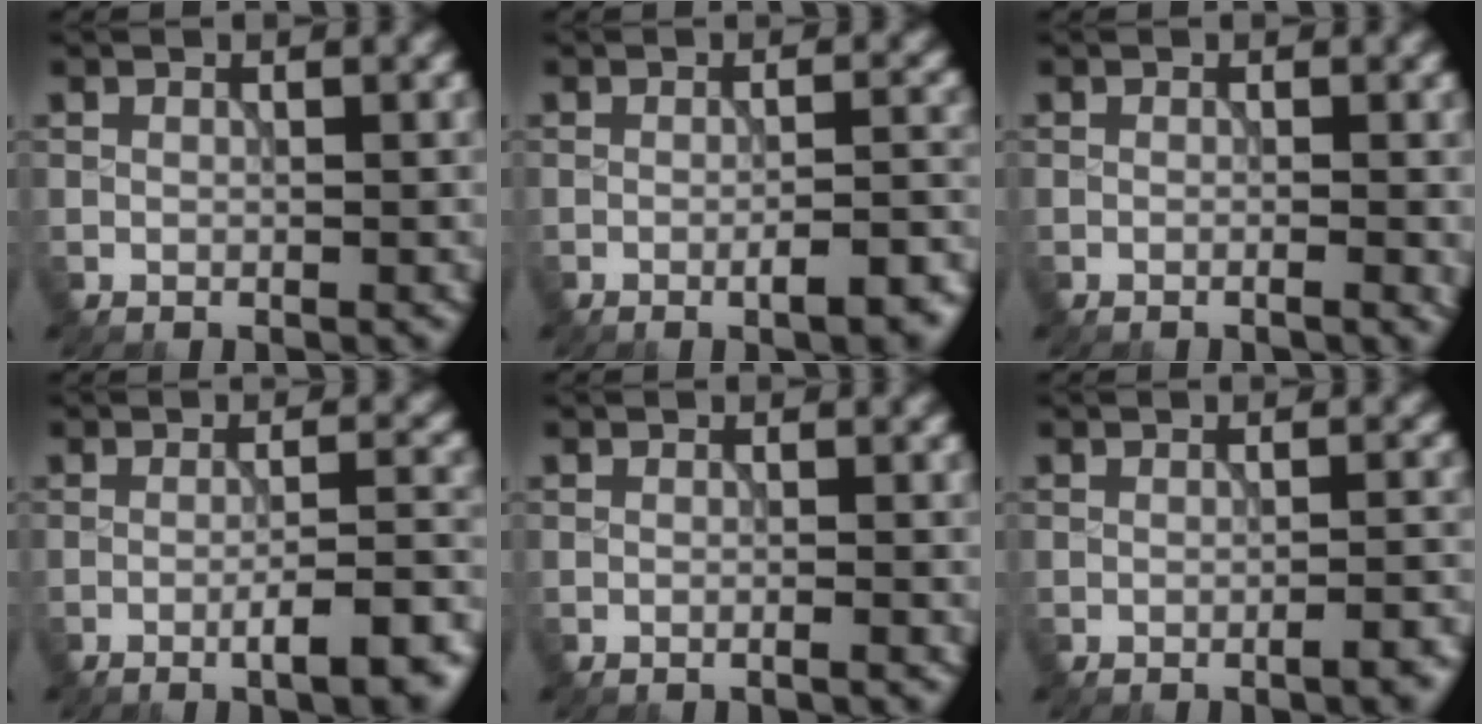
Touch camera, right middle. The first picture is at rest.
{"total": 4.6, "force": [-2.3, 1.1, 3.8], "torque": [-0.053, 0.007, -0.026]}
{"total": 1.4, "force": [-0.3, 0.4, 1.3], "torque": [-0.018, 0.000, -0.007]}
{"total": 6.5, "force": [-3.5, 1.3, 5.4], "torque": [-0.074, 0.009, -0.046]}
{"total": 0.6, "force": [-0.2, 0.2, 0.6], "torque": [-0.009, -0.003, -0.007]}
{"total": 2.6, "force": [-1.4, 0.7, 2.1], "torque": [-0.024, 0.008, -0.020]}